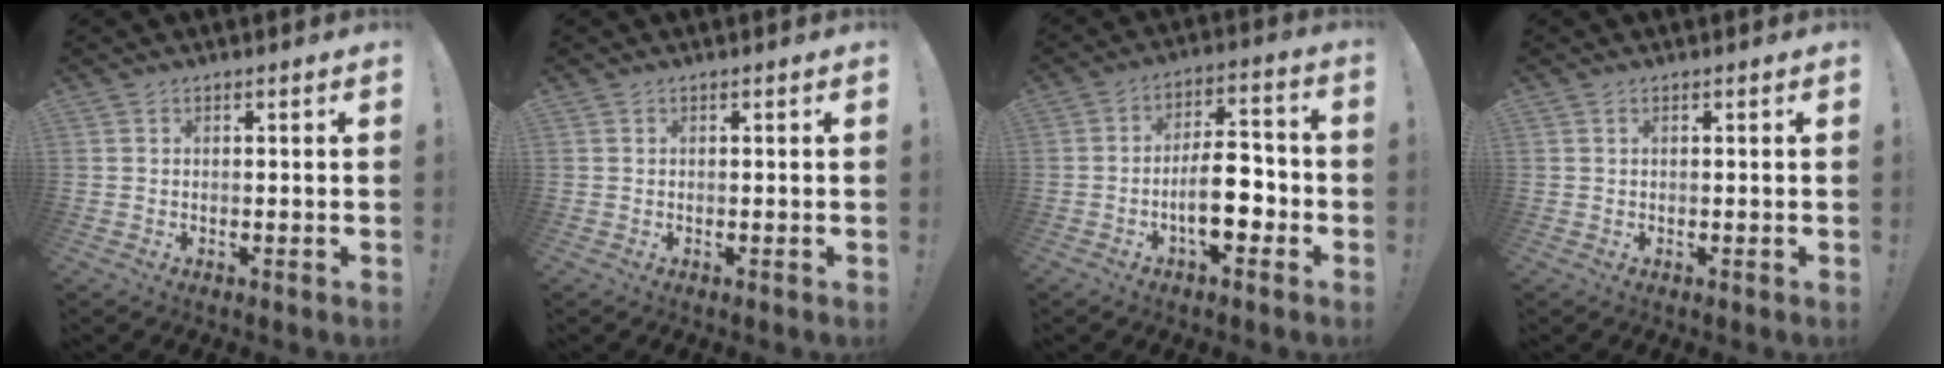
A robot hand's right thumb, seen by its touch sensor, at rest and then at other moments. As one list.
[{"total": 0.0}, {"total": 13.3, "force": [-3.8, 5.7, 11.5], "torque": [-0.197, 0.019, -0.068]}, {"total": 0.0}]